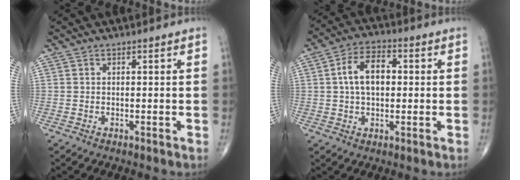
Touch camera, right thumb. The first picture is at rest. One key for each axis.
{"total": 9.0, "fx": 0.9, "fy": 5.4, "fz": 7.1, "tx": -0.119, "ty": 0.019, "tz": 0.011}